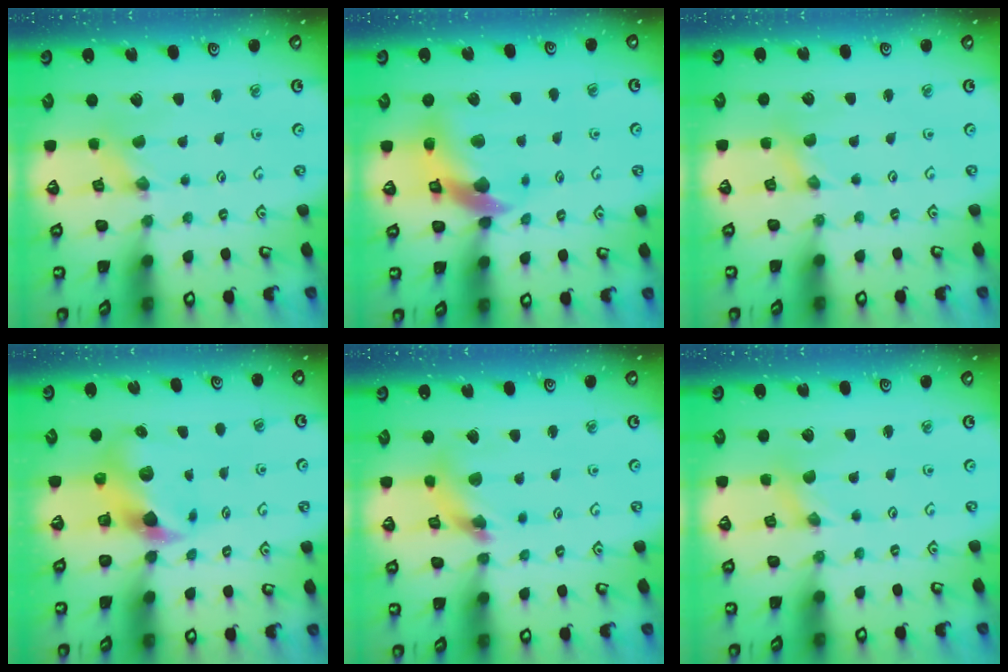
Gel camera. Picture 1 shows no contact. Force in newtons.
{"total": 11.0, "press": 10.8, "slide": 1.7}
{"total": 0.6, "press": 0.5, "slide": 0.1}
{"total": 8.4, "press": 8.3, "slide": 1.1}
{"total": 8.7, "press": 8.6, "slide": 0.9}
{"total": 0.0}